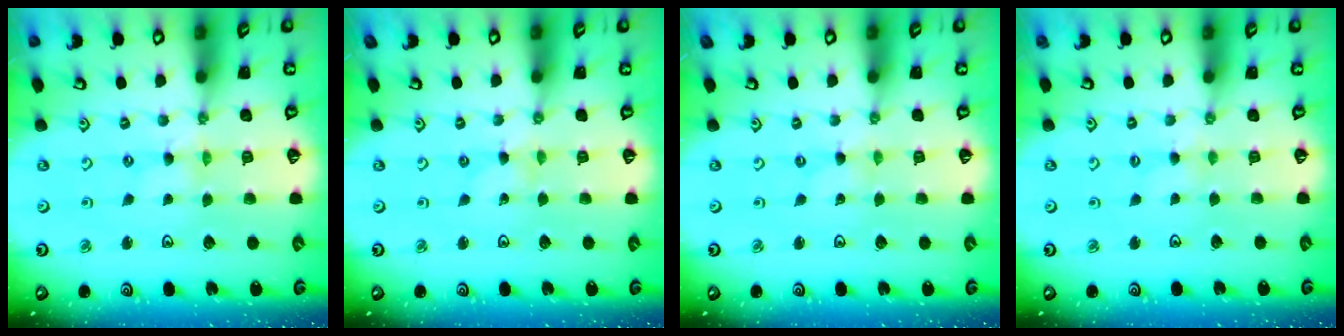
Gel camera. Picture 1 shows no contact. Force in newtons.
{"total": 0.0}
{"total": 0.0}
{"total": 1.8, "press": 1.8, "slide": 0.4}